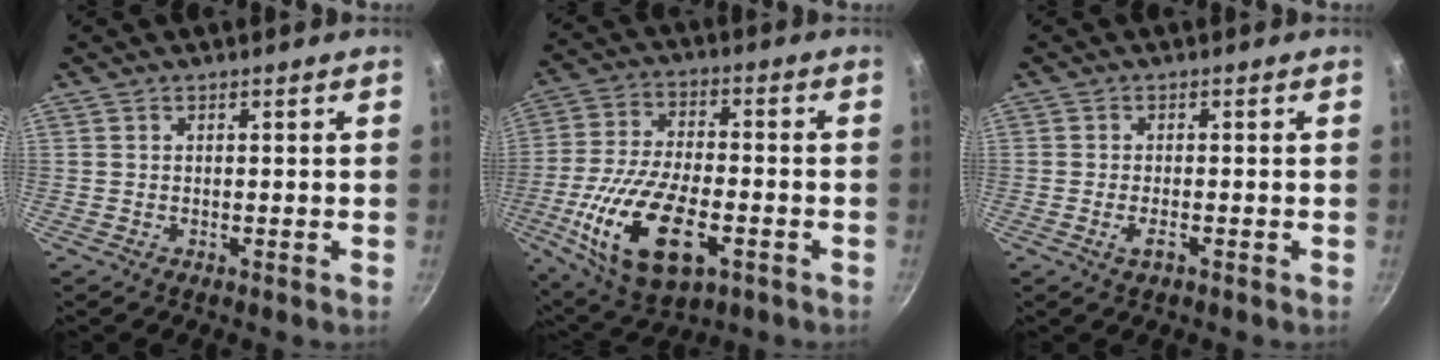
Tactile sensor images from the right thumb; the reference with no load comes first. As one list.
[{"total": 19.5, "force": [-6.3, 9.5, 15.8], "torque": [-0.301, 0.009, -0.110]}, {"total": 2.1, "force": [-1.0, 0.8, 1.7], "torque": [-0.034, 0.003, -0.020]}]